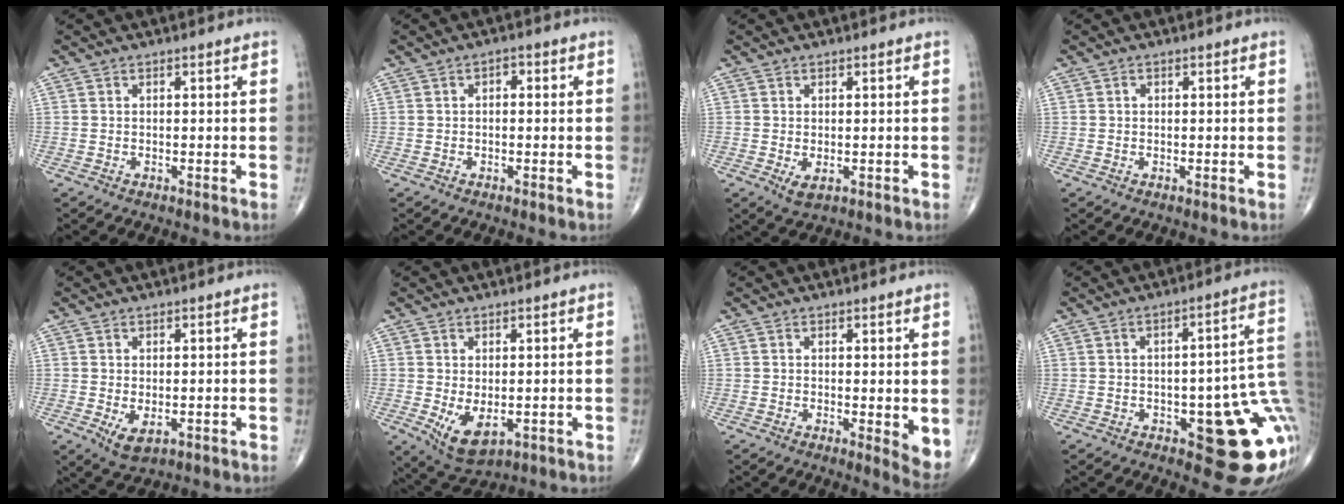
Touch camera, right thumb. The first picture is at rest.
{"total": 1.6, "force": [0.2, 1.0, 1.2], "torque": [-0.008, 0.005, -0.004]}
{"total": 2.5, "force": [-0.6, 1.3, 2.0], "torque": [-0.033, -0.004, -0.003]}
{"total": 0.6, "force": [0.1, 0.5, 0.3], "torque": [-0.002, 0.001, 0.000]}
{"total": 3.9, "force": [-0.9, 2.1, 3.2], "torque": [-0.050, -0.009, -0.005]}
{"total": 6.8, "force": [-1.3, 3.7, 5.5], "torque": [-0.089, -0.013, -0.006]}
{"total": 4.8, "force": [0.1, 1.5, 4.6], "torque": [-0.058, -0.015, 0.001]}
{"total": 17.8, "force": [-3.7, 6.3, 16.2], "torque": [-0.141, 0.024, -0.029]}